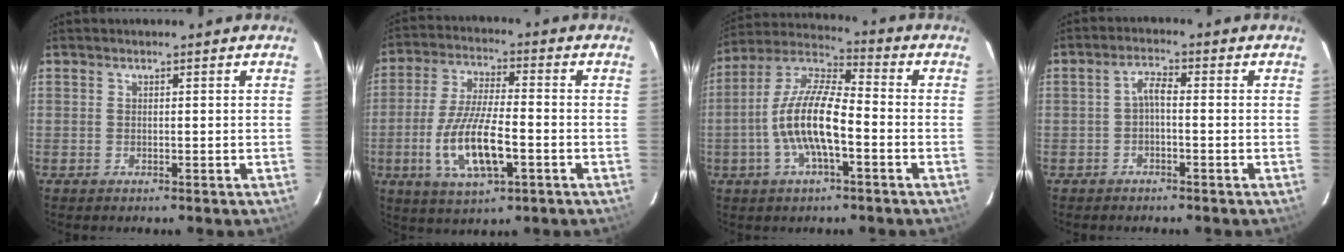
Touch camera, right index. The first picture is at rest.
{"total": 13.2, "force": [-4.0, 4.0, 11.9], "torque": [-0.243, -0.011, -0.073]}
{"total": 13.3, "force": [-3.5, 3.9, 12.2], "torque": [-0.247, 0.005, -0.072]}
{"total": 2.4, "force": [-0.9, 0.7, 2.1], "torque": [-0.045, 0.010, -0.018]}